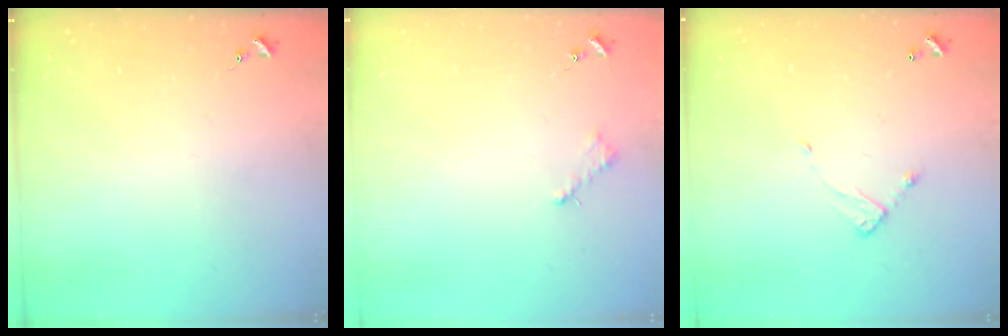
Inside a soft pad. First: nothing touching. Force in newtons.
{"total": 2.6, "press": 2.5, "slide": 0.3}
{"total": 4.3, "press": 4.3, "slide": 0.2}